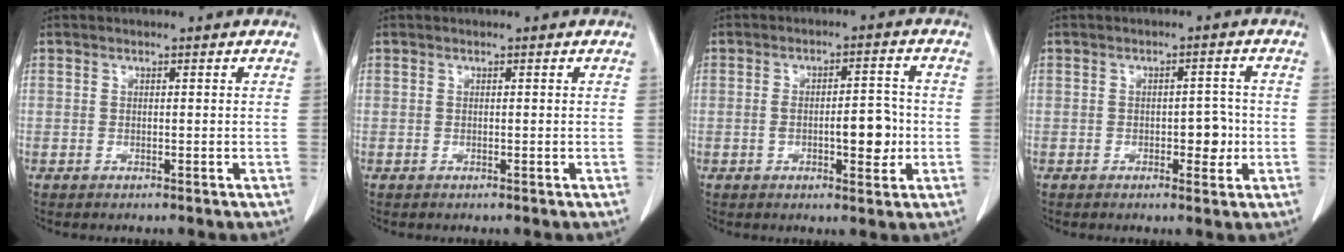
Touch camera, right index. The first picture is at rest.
{"total": 0.0}
{"total": 6.3, "force": [-1.1, 2.1, 5.9], "torque": [-0.092, 0.006, -0.014]}
{"total": 3.6, "force": [-0.7, 1.8, 3.0], "torque": [-0.031, 0.004, -0.007]}